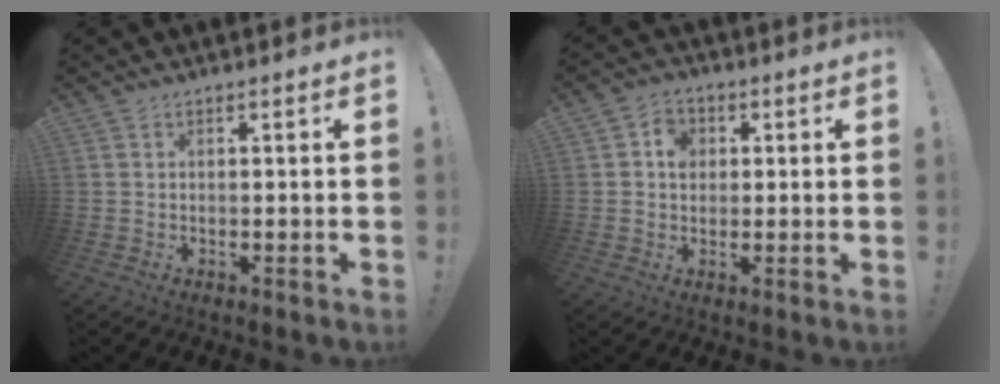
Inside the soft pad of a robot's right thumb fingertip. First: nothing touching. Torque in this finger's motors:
{"motor_torque": [0.07, 0.01, 0.04, 0.03, 0.04]}